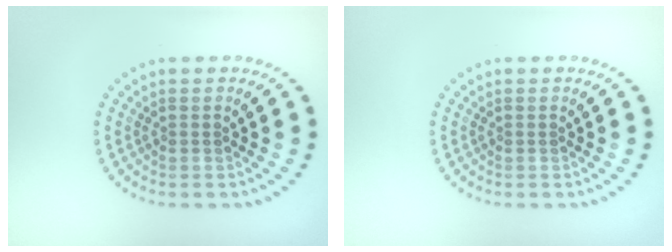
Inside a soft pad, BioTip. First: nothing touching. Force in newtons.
{"total": 0.0}